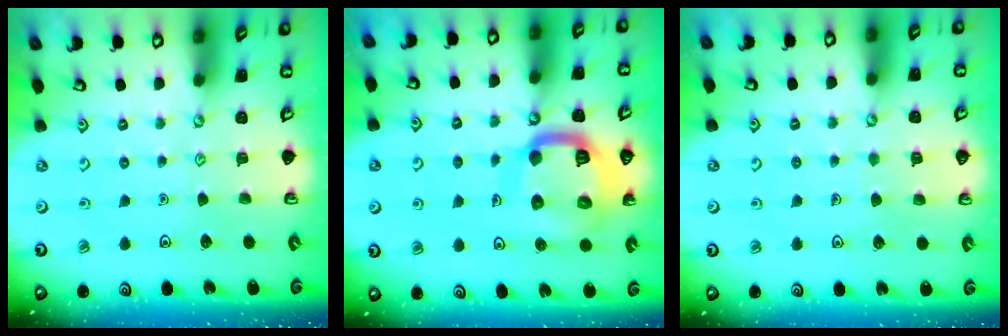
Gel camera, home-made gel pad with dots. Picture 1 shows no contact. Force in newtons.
{"total": 17.4, "press": 17.3, "slide": 1.9}
{"total": 3.8, "press": 3.7, "slide": 0.2}